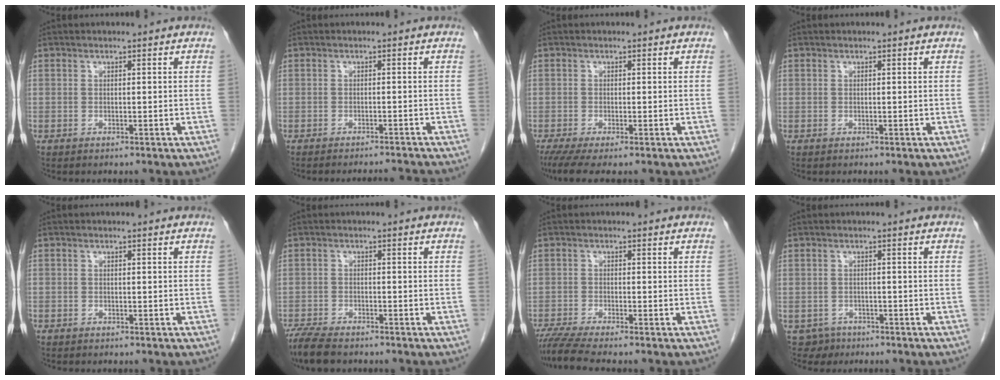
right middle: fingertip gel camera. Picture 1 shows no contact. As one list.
[{"total": 4.8, "force": [-4.7, -0.6, 0.7], "torque": [-0.006, -0.004, -0.059]}, {"total": 4.3, "force": [-3.1, 0.4, 3.0], "torque": [-0.053, -0.014, -0.057]}, {"total": 0.0}, {"total": 0.9, "force": [-0.7, 0.6, 0.1], "torque": [-0.007, 0.003, -0.012]}, {"total": 7.0, "force": [-5.9, 1.9, 3.3], "torque": [-0.061, -0.016, -0.102]}, {"total": 5.6, "force": [-4.8, -0.7, 2.7], "torque": [-0.047, -0.017, -0.086]}, {"total": 2.8, "force": [-1.9, 2.0, -0.3], "torque": [0.003, 0.006, -0.029]}]